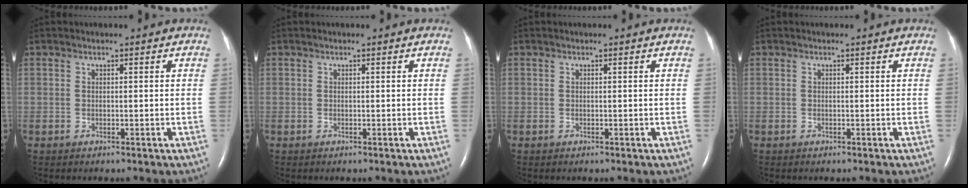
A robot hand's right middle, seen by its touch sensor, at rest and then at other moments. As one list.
[{"total": 0.0}, {"total": 0.0}, {"total": 0.0}]